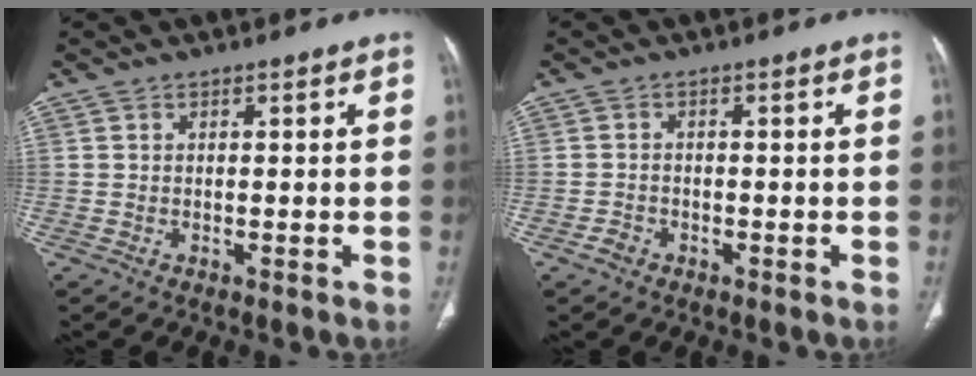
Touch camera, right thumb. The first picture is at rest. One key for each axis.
{"total": 1.8, "fx": -1.1, "fy": 1.4, "fz": 0.6, "tx": -0.013, "ty": 0.009, "tz": -0.019}